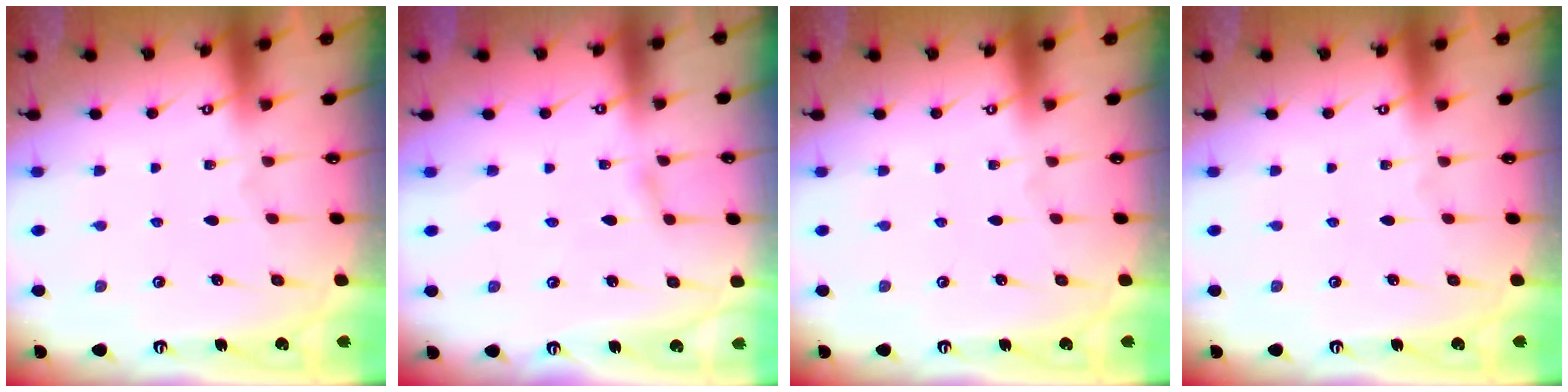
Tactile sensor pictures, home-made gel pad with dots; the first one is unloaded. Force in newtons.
{"total": 1.9, "press": 1.9, "slide": 0.2}
{"total": 0.0}
{"total": 0.0}